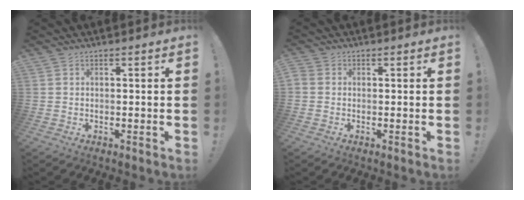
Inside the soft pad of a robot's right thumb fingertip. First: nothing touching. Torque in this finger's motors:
{"motor_torque": [-0.11, 0.40, 0.75, 0.30, 0.05]}